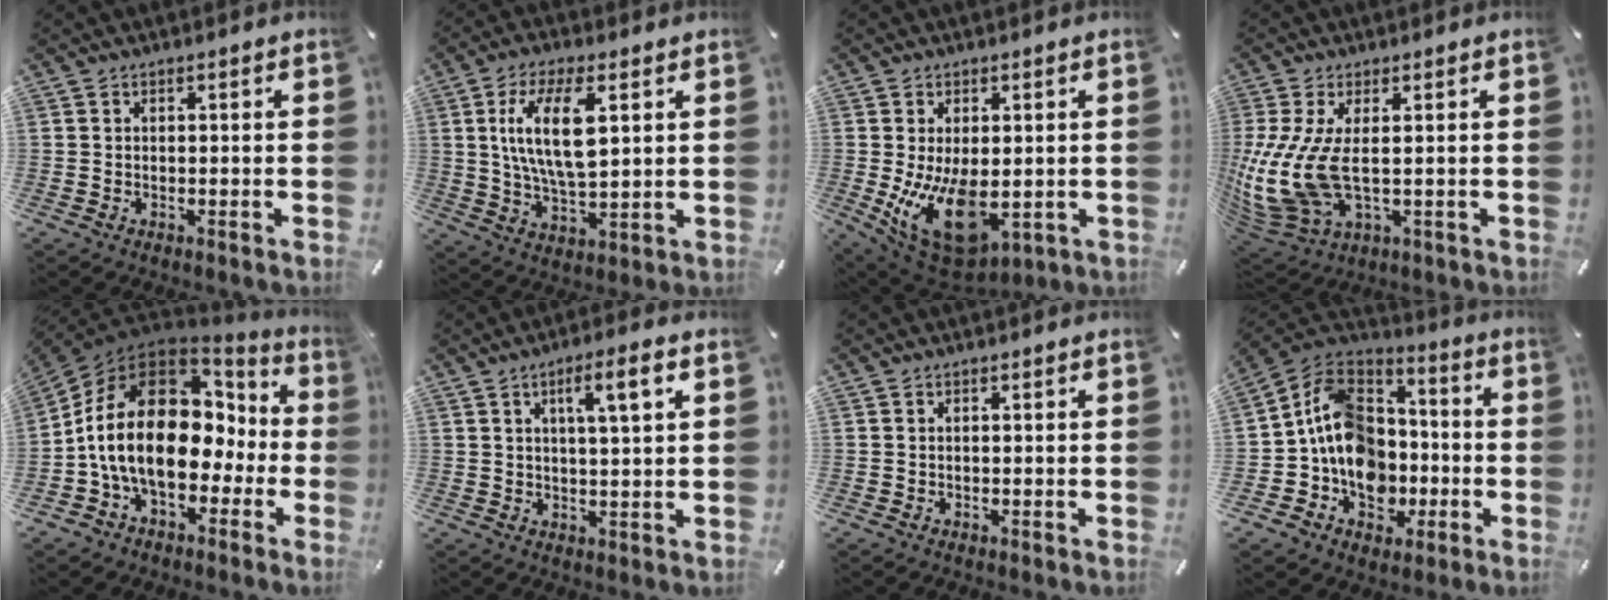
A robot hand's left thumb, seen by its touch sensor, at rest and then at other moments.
{"total": 13.4, "force": [4.0, 5.7, 11.5], "torque": [-0.235, -0.004, 0.062]}
{"total": 15.0, "force": [-1.4, 8.8, 12.1], "torque": [-0.217, -0.014, -0.013]}
{"total": 14.0, "force": [1.1, 6.9, 12.2], "torque": [-0.281, -0.020, 0.023]}
{"total": 21.5, "force": [-0.4, 14.8, 15.5], "torque": [-0.296, 0.004, -0.004]}
{"total": 7.1, "force": [3.2, 1.3, 6.2], "torque": [-0.104, -0.007, 0.046]}
{"total": 0.0}
{"total": 15.5, "force": [-3.4, 12.8, 8.0], "torque": [-0.148, 0.019, -0.056]}